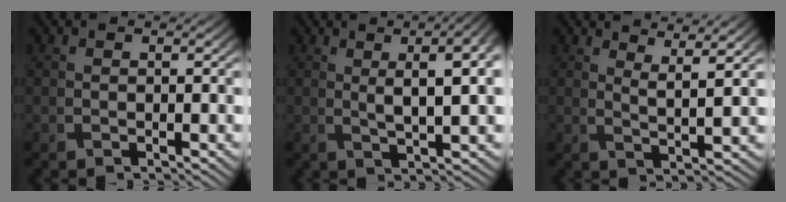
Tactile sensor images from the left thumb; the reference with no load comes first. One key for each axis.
{"total": 8.4, "fx": 2.4, "fy": 2.4, "fz": 7.7, "tx": -0.091, "ty": 0.017, "tz": 0.029}
{"total": 4.4, "fx": 3.2, "fy": 0.5, "fz": 3.1, "tx": -0.059, "ty": -0.007, "tz": 0.062}